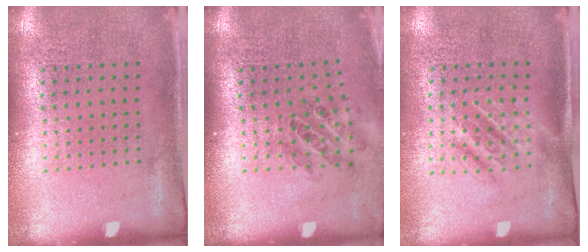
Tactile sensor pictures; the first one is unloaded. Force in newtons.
{"total": 0.9, "press": 0.8, "slide": 0.1}
{"total": 1.5, "press": 1.3, "slide": 0.8}